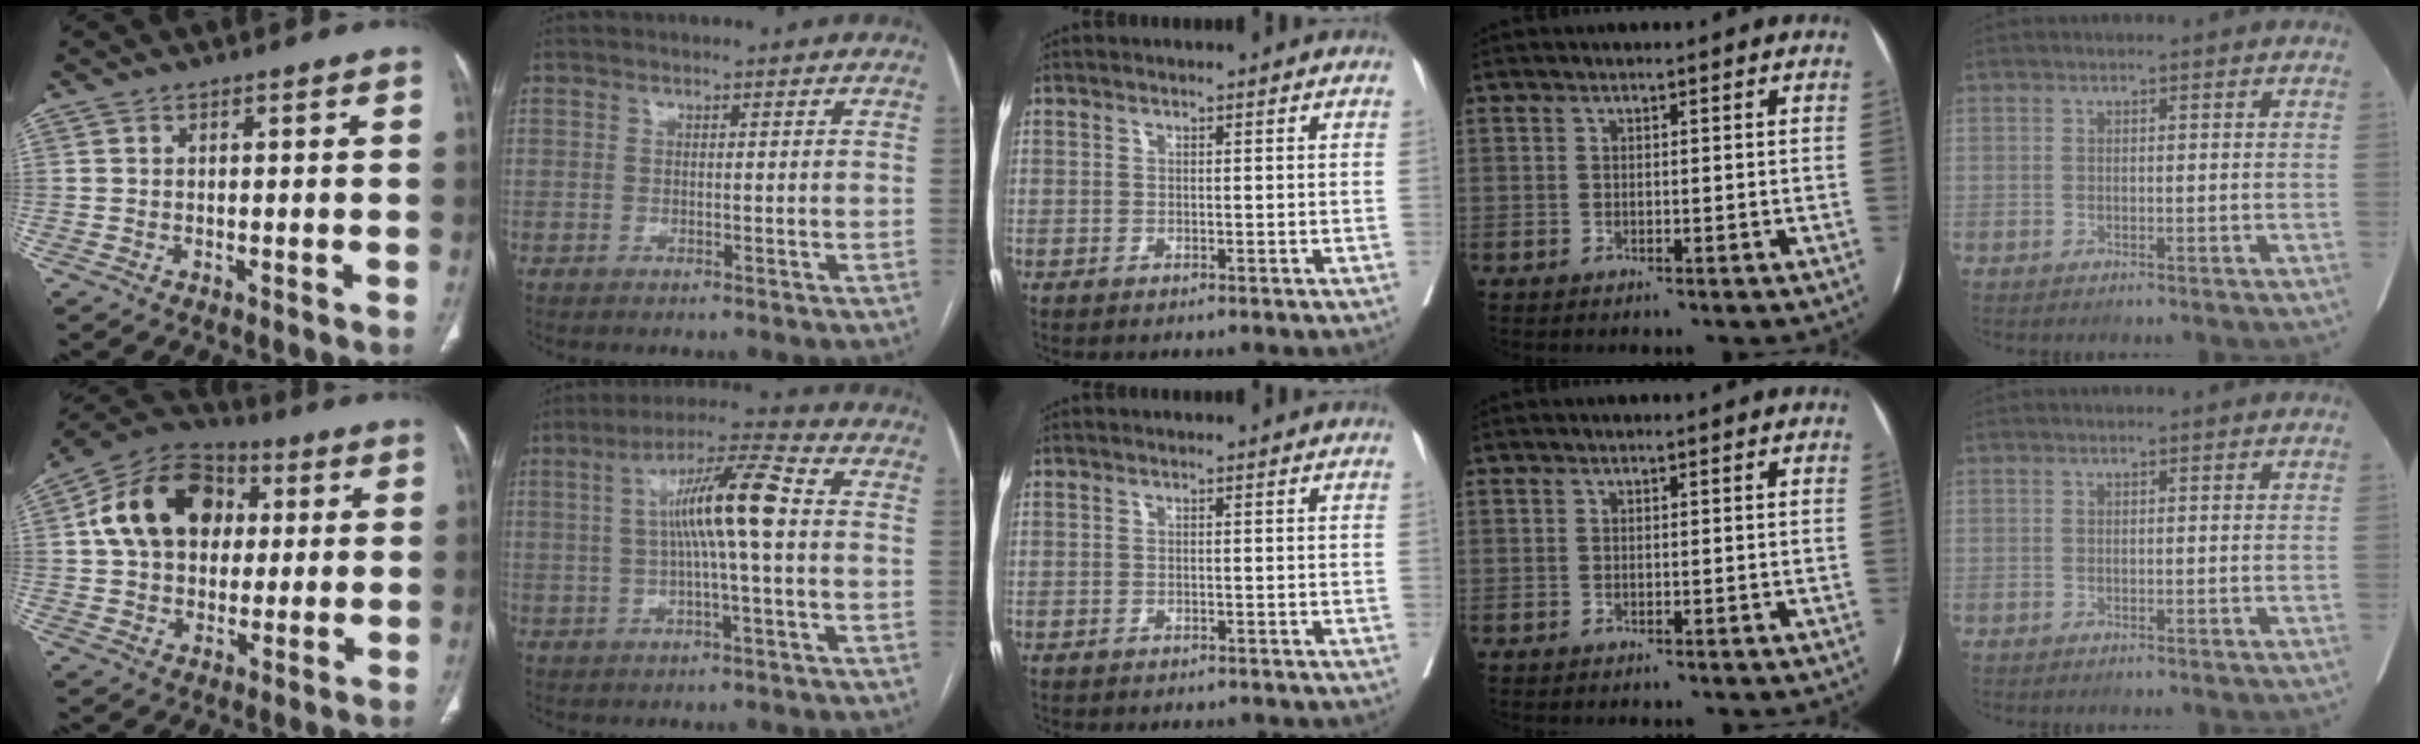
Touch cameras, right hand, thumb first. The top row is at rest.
{"thumb": {"total": 17.6, "force": [3.5, 13.2, 11.1], "torque": [-0.168, 0.017, 0.051]}, "index": {"total": 10.7, "force": [1.0, 0.2, 10.7], "torque": [-0.192, 0.018, 0.013]}, "middle": {"total": 4.5, "force": [-4.1, 1.2, 1.5], "torque": [-0.017, -0.002, -0.051]}}